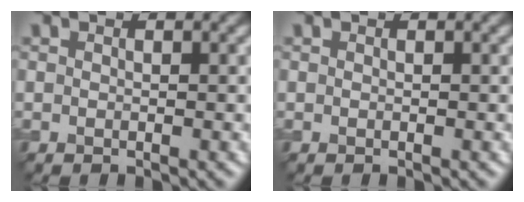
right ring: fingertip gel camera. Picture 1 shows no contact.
{"total": 0.0}